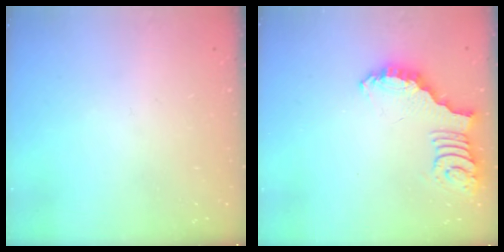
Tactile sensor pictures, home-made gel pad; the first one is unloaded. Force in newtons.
{"total": 2.6, "press": 2.6, "slide": 0.5}